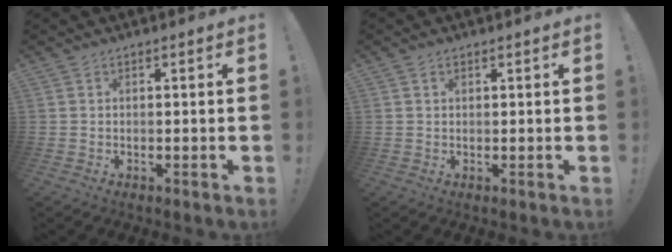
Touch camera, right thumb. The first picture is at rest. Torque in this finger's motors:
{"motor_torque": [-0.11, -0.07, 0.01, 0.00, 0.05]}